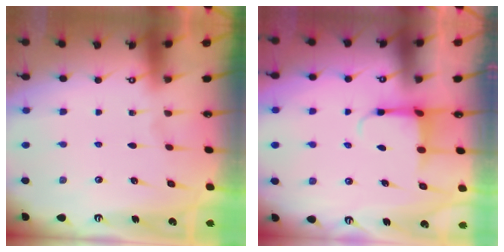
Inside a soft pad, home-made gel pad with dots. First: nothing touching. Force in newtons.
{"total": 3.9, "press": 3.7, "slide": 1.2}